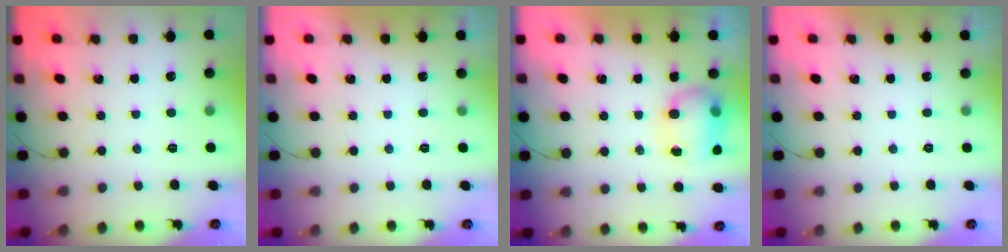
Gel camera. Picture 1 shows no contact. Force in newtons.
{"total": 0.0}
{"total": 11.1, "press": 9.7, "slide": 5.3}
{"total": 0.0}